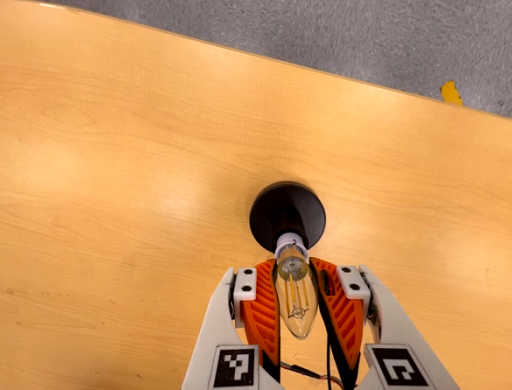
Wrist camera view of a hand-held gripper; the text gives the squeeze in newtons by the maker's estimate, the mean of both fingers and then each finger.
{"total": 17.7, "left": 16.6, "right": 18.8}